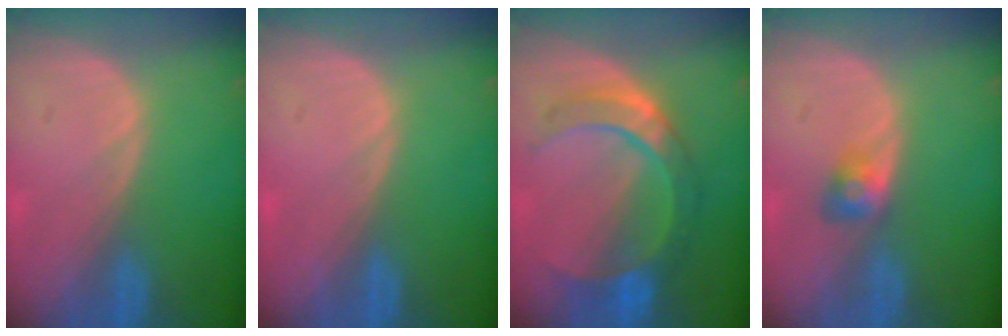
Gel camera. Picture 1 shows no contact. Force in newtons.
{"total": 0.0}
{"total": 7.9, "press": 7.9, "slide": 0.3}
{"total": 2.9, "press": 2.5, "slide": 1.4}